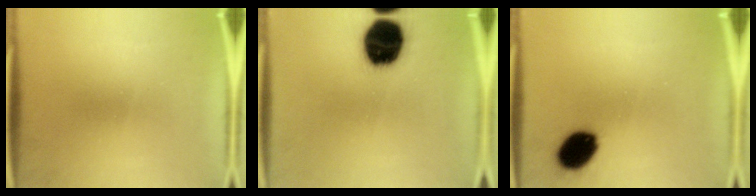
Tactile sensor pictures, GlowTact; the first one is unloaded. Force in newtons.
{"total": 18.2}
{"total": 9.9}